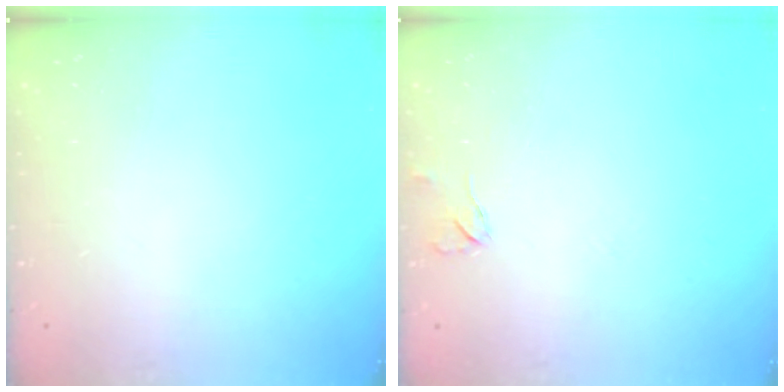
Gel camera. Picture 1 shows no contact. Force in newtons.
{"total": 3.0, "press": 3.0, "slide": 0.4}